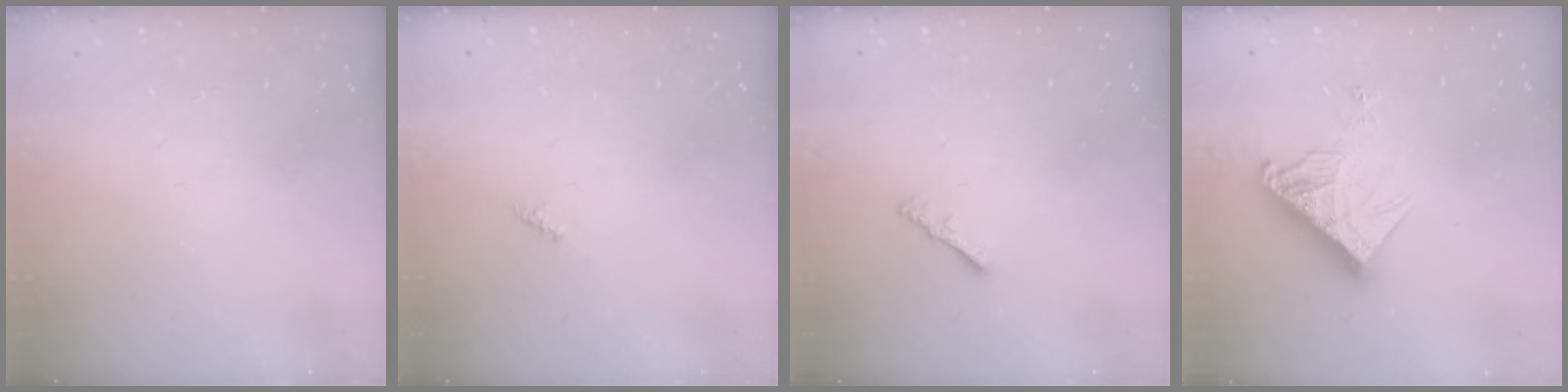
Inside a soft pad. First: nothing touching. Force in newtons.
{"total": 0.0}
{"total": 1.3, "press": 1.3, "slide": 0.4}
{"total": 12.1, "press": 12.0, "slide": 0.9}